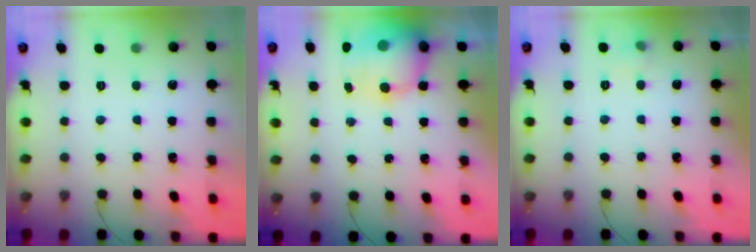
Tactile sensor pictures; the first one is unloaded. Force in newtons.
{"total": 12.3, "press": 11.9, "slide": 3.1}
{"total": 4.3, "press": 4.0, "slide": 1.5}